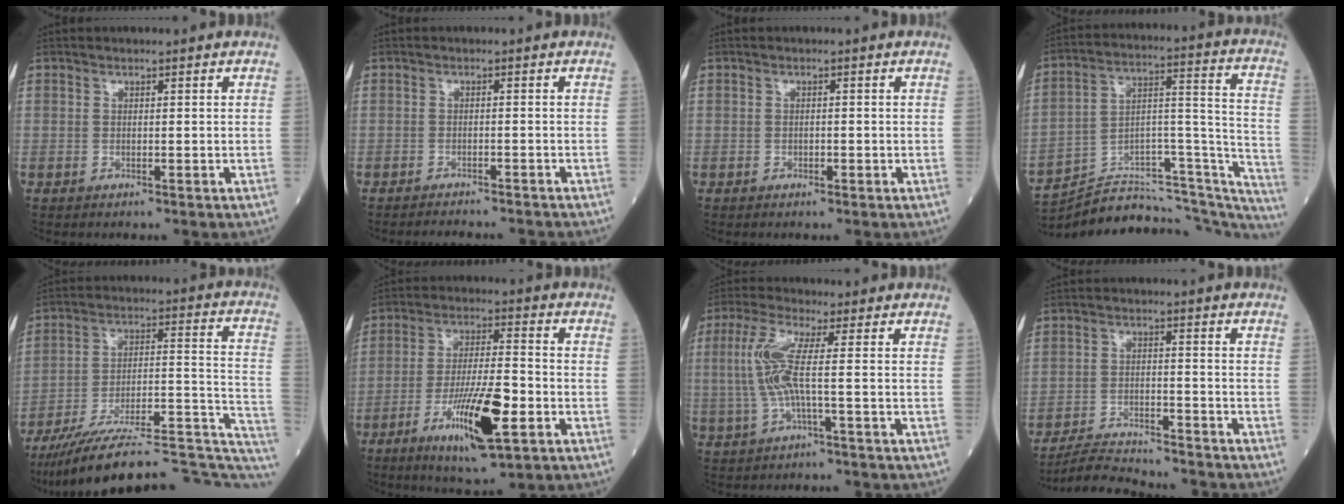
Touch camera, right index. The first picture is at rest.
{"total": 6.3, "force": [-6.1, 0.6, 1.6], "torque": [-0.016, -0.008, -0.077]}
{"total": 0.7, "force": [-0.3, 0.5, 0.4], "torque": [-0.005, 0.003, -0.002]}
{"total": 29.6, "force": [-27.7, 6.4, 8.1], "torque": [-0.091, 0.046, -0.375]}
{"total": 24.2, "force": [-18.7, 4.7, 14.6], "torque": [-0.162, 0.034, -0.273]}
{"total": 12.6, "force": [-5.1, 2.0, 11.4], "torque": [-0.209, -0.014, -0.082]}
{"total": 6.2, "force": [0.0, 0.2, 6.2], "torque": [-0.145, 0.013, 0.000]}
{"total": 10.1, "force": [-9.8, 0.5, 2.5], "torque": [-0.036, -0.002, -0.161]}